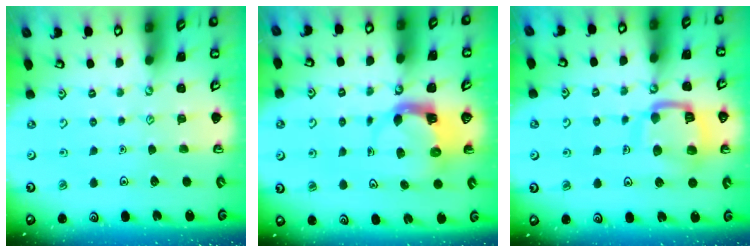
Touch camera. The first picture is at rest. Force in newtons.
{"total": 3.9, "press": 3.9, "slide": 0.6}
{"total": 13.2, "press": 13.1, "slide": 1.5}